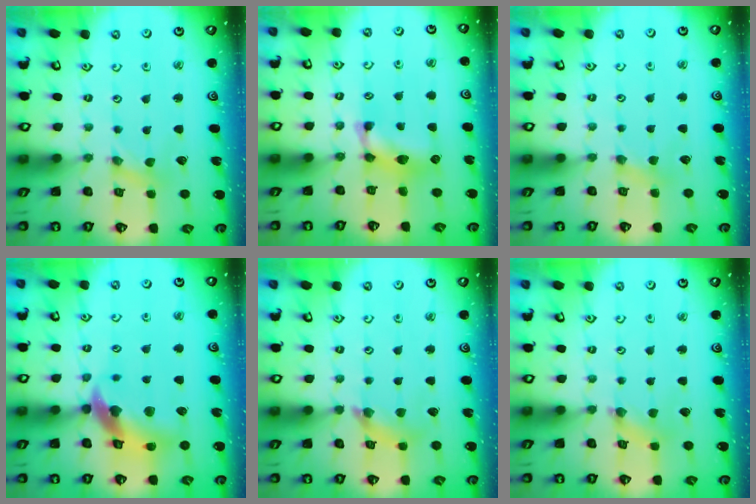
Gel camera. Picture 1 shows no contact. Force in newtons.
{"total": 10.5, "press": 10.5, "slide": 0.3}
{"total": 2.6, "press": 2.6, "slide": 0.4}
{"total": 14.0, "press": 13.9, "slide": 2.0}
{"total": 7.1, "press": 7.1, "slide": 0.6}
{"total": 1.5, "press": 1.5, "slide": 0.4}